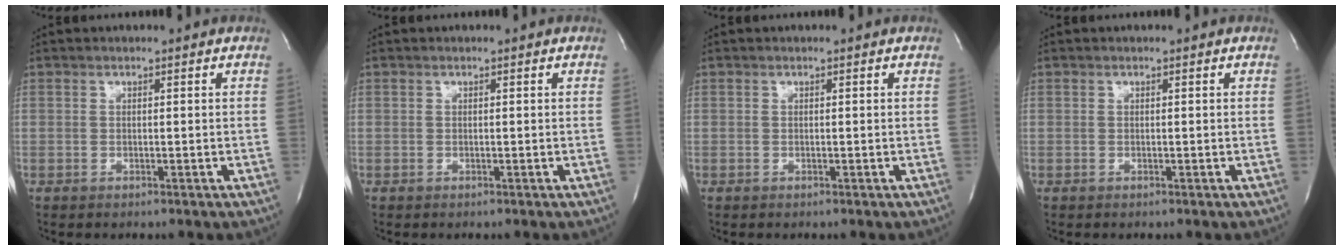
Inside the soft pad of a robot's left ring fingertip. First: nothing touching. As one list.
[{"total": 0.0}, {"total": 0.0}, {"total": 0.0}]